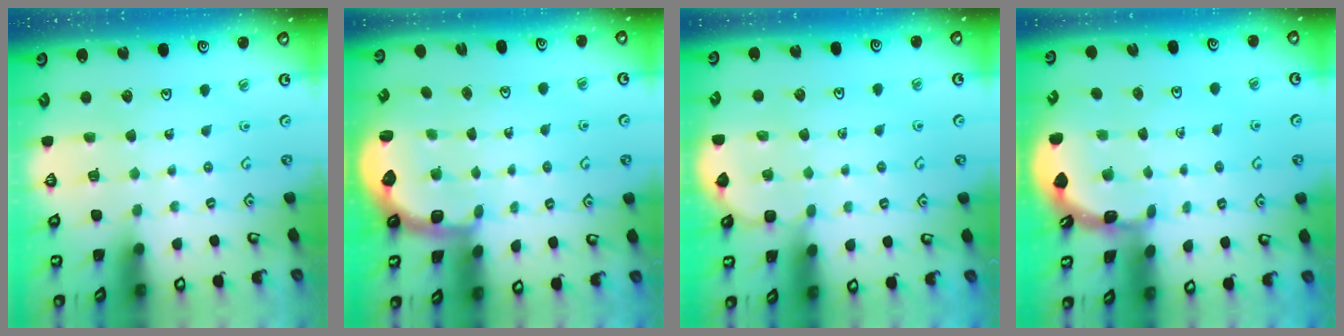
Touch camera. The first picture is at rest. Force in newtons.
{"total": 2.7, "press": 2.1, "slide": 1.7}
{"total": 2.9, "press": 2.9, "slide": 0.2}
{"total": 1.8, "press": 1.8, "slide": 0.2}